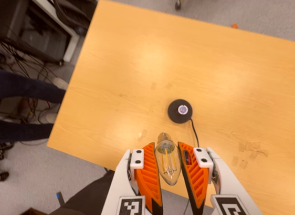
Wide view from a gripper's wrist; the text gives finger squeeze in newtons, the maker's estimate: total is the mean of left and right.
{"total": 12.6, "left": 13.4, "right": 11.8}